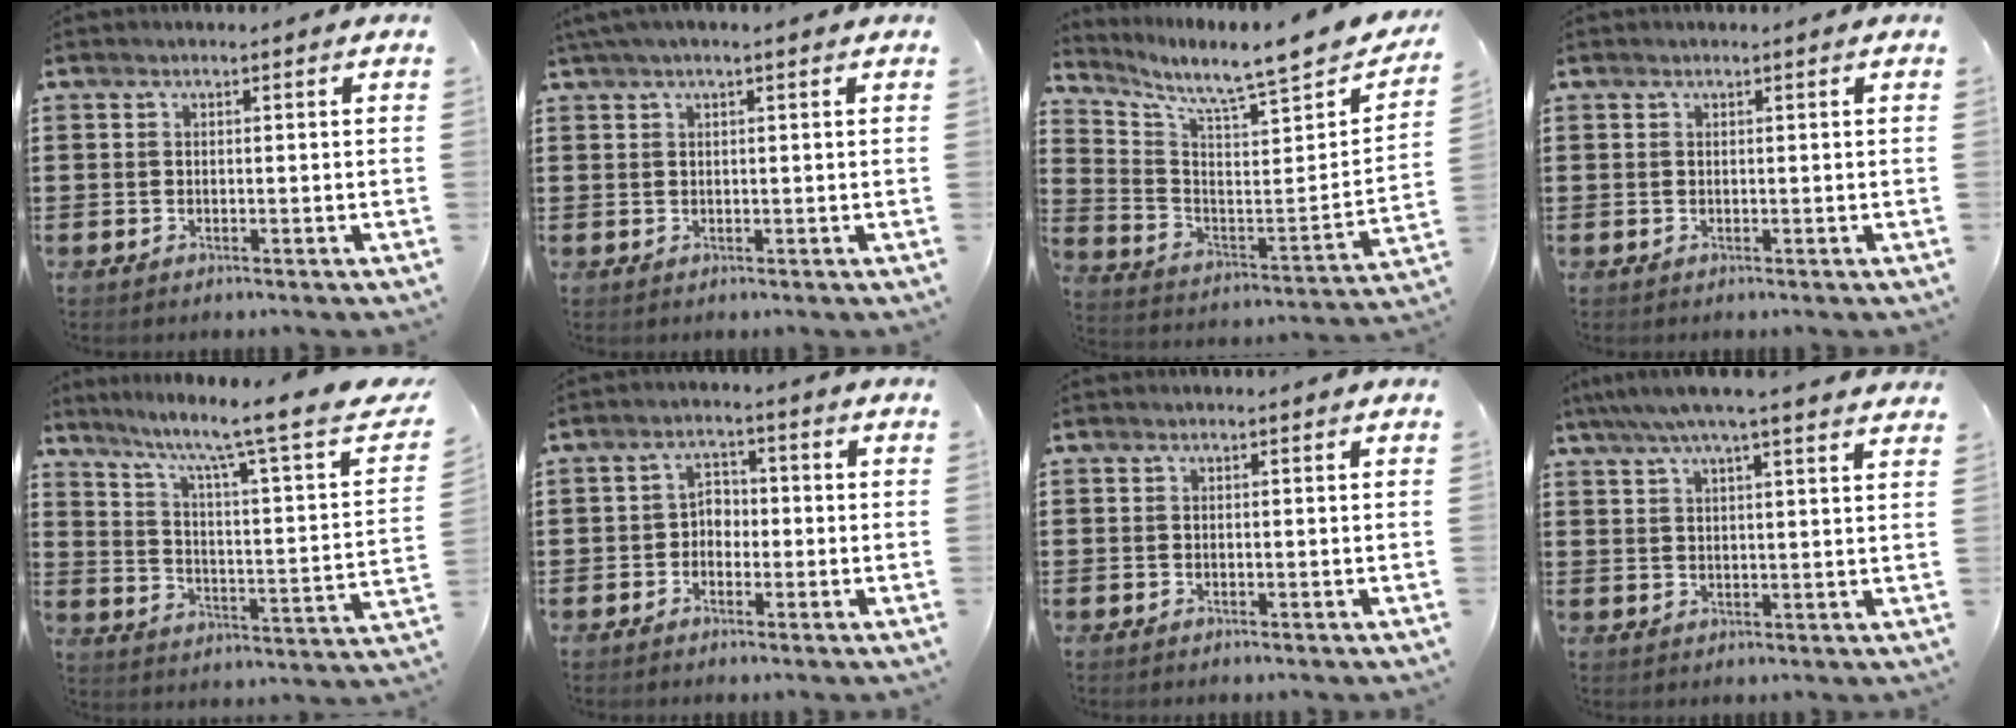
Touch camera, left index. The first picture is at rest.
{"total": 1.7, "force": [1.0, 0.0, 1.3], "torque": [-0.026, 0.001, 0.019]}
{"total": 6.7, "force": [6.0, 0.0, 2.9], "torque": [-0.076, -0.070, 0.088]}
{"total": 0.0}
{"total": 8.2, "force": [5.9, 0.1, 5.6], "torque": [-0.122, -0.051, 0.084]}
{"total": 2.9, "force": [-1.2, 2.1, 1.5], "torque": [-0.036, 0.010, -0.029]}
{"total": 0.0}
{"total": 5.2, "force": [4.2, -0.1, 3.2], "torque": [-0.073, -0.010, 0.071]}